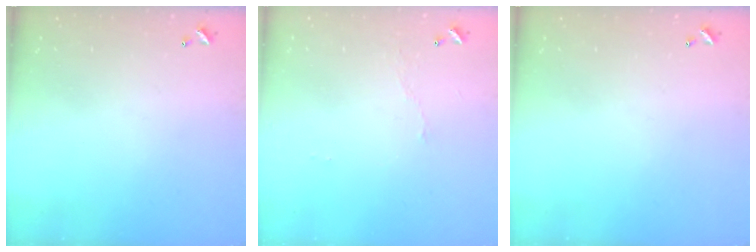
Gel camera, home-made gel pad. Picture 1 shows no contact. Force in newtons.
{"total": 2.9, "press": 2.8, "slide": 0.6}
{"total": 0.0}